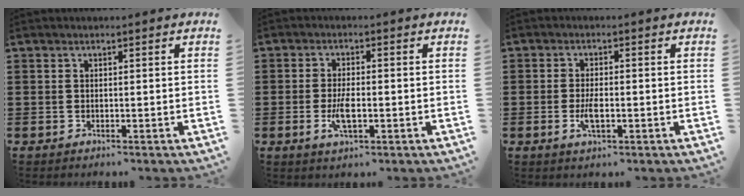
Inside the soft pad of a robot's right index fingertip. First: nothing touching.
{"total": 4.3, "force": [-1.0, 1.4, 3.9], "torque": [-0.082, -0.004, -0.019]}
{"total": 3.4, "force": [-0.8, 1.1, 3.1], "torque": [-0.063, -0.005, -0.014]}